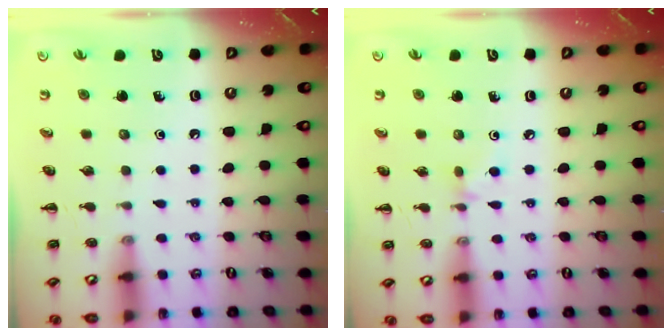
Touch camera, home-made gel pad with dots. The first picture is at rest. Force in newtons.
{"total": 2.9, "press": 2.6, "slide": 1.2}